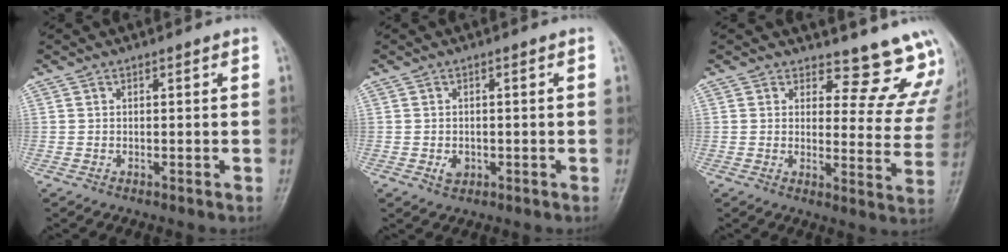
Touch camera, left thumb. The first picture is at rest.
{"total": 2.4, "force": [-0.7, 1.8, 1.3], "torque": [-0.014, 0.001, -0.009]}
{"total": 12.6, "force": [12.0, 3.7, 0.4], "torque": [0.046, -0.131, 0.114]}